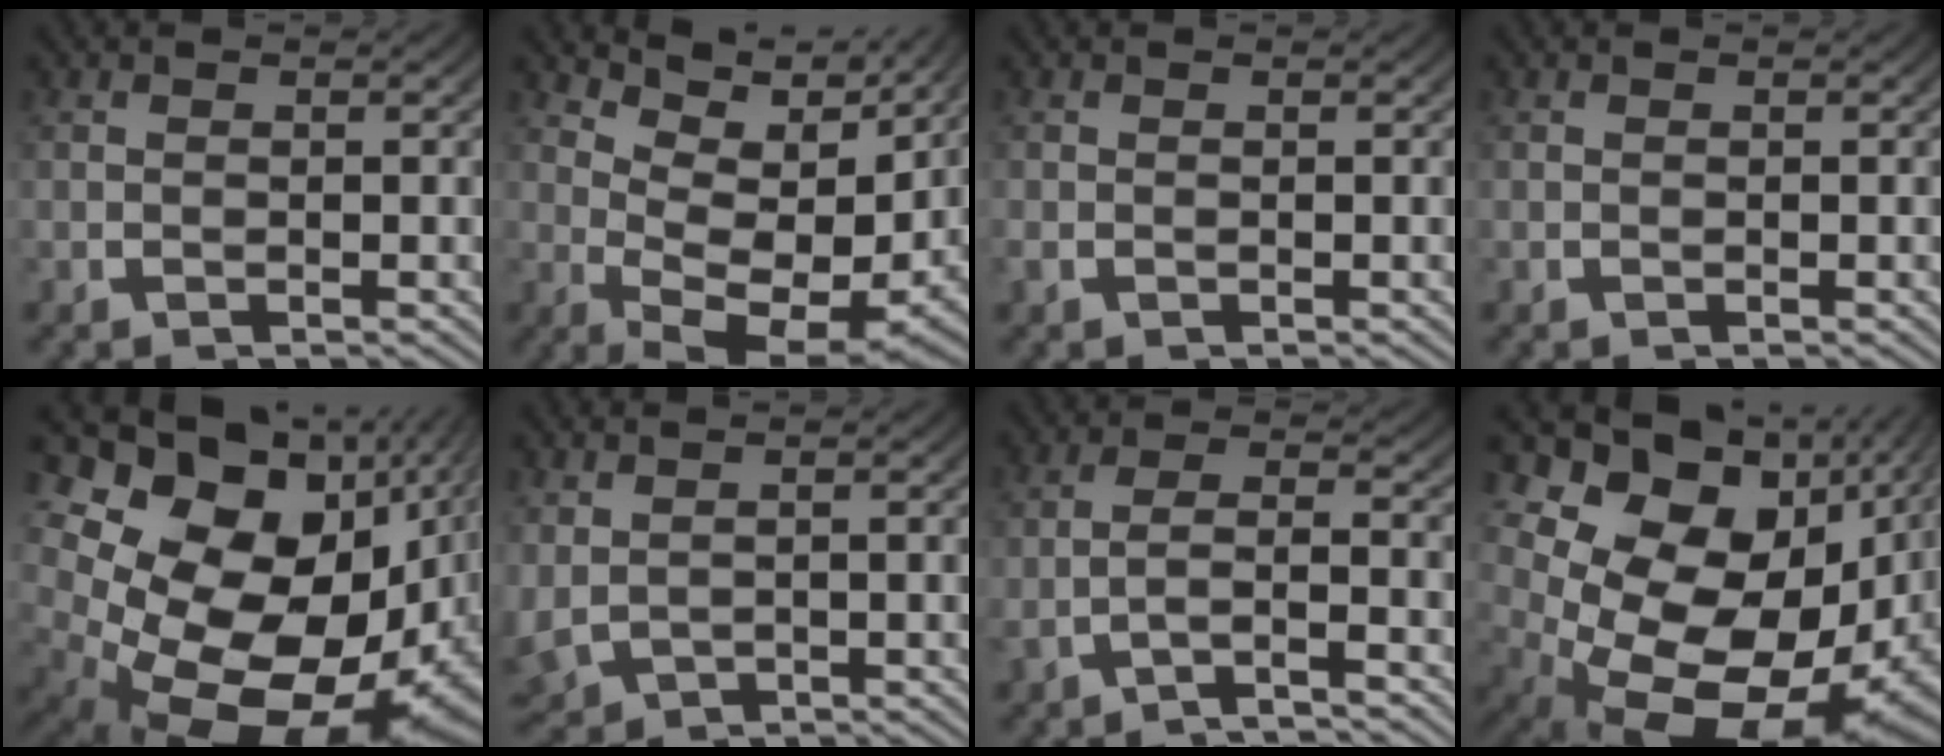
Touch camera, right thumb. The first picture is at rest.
{"total": 9.8, "force": [2.5, 4.9, 8.2], "torque": [-0.139, -0.019, 0.045]}
{"total": 0.5, "force": [-0.2, 0.4, 0.3], "torque": [-0.009, -0.002, -0.004]}
{"total": 0.0}
{"total": 23.3, "force": [-1.8, 16.2, 16.7], "torque": [-0.292, -0.052, -0.011]}
{"total": 3.6, "force": [-0.1, 3.1, 1.8], "torque": [-0.056, -0.020, 0.018]}
{"total": 4.4, "force": [-1.5, 1.6, 3.8], "torque": [-0.079, -0.009, -0.025]}
{"total": 21.2, "force": [-1.5, 14.4, 15.4], "torque": [-0.268, -0.051, -0.005]}